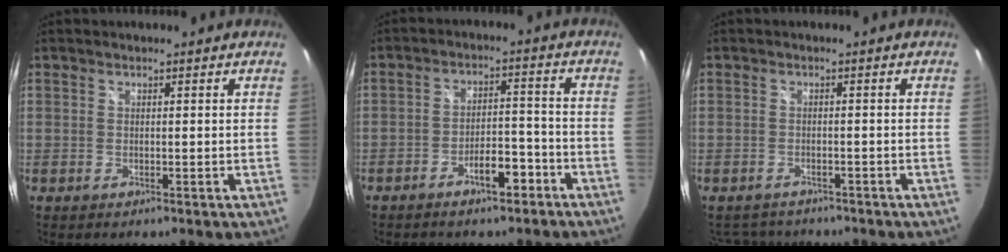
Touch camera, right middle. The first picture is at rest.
{"total": 6.5, "force": [-4.6, 2.8, 3.7], "torque": [-0.062, 0.021, -0.058]}
{"total": 6.4, "force": [-5.6, 2.8, 1.5], "torque": [-0.039, 0.001, -0.081]}